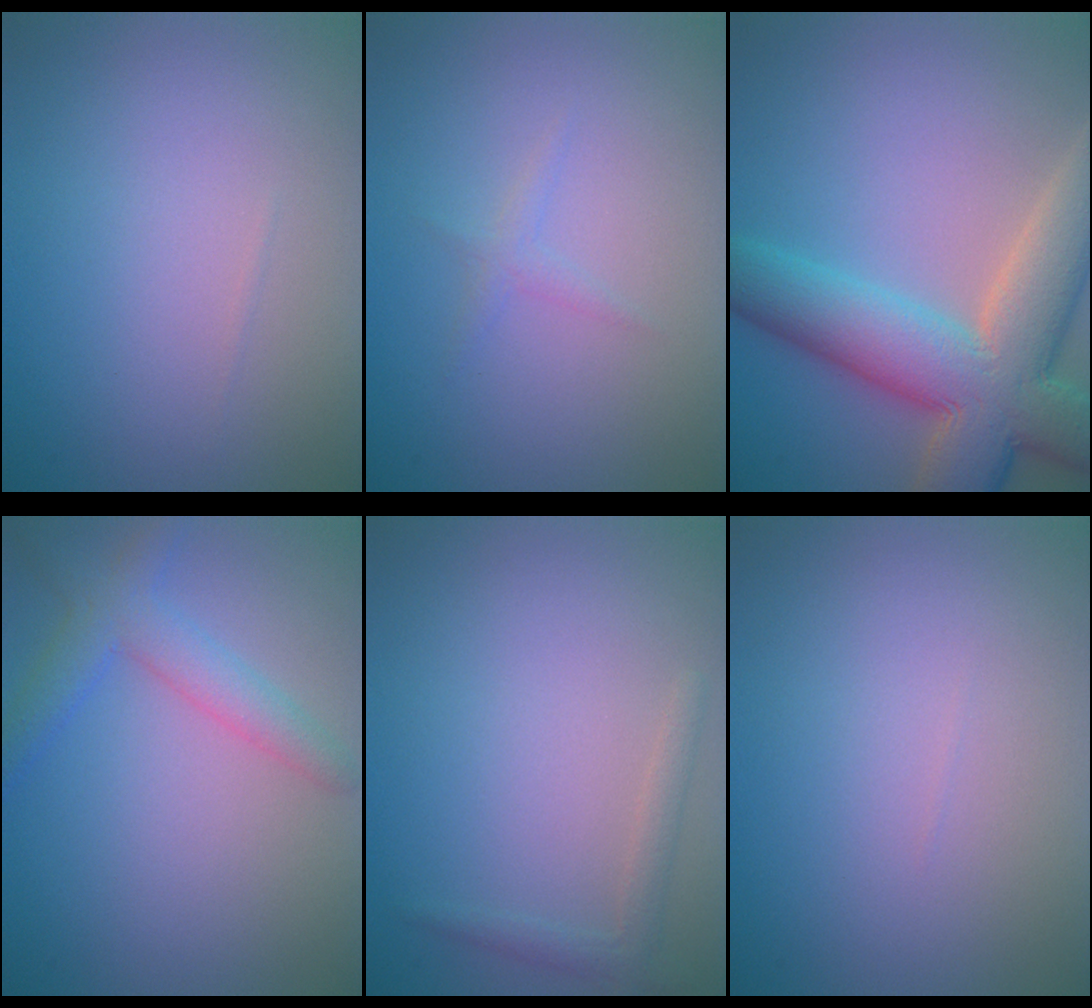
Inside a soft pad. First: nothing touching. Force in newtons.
{"total": 0.9, "press": 0.9, "slide": 0.1}
{"total": 11.5, "press": 11.5, "slide": 0.7}
{"total": 3.3, "press": 3.3, "slide": 0.2}
{"total": 1.5, "press": 1.5, "slide": 0.1}
{"total": 0.0}